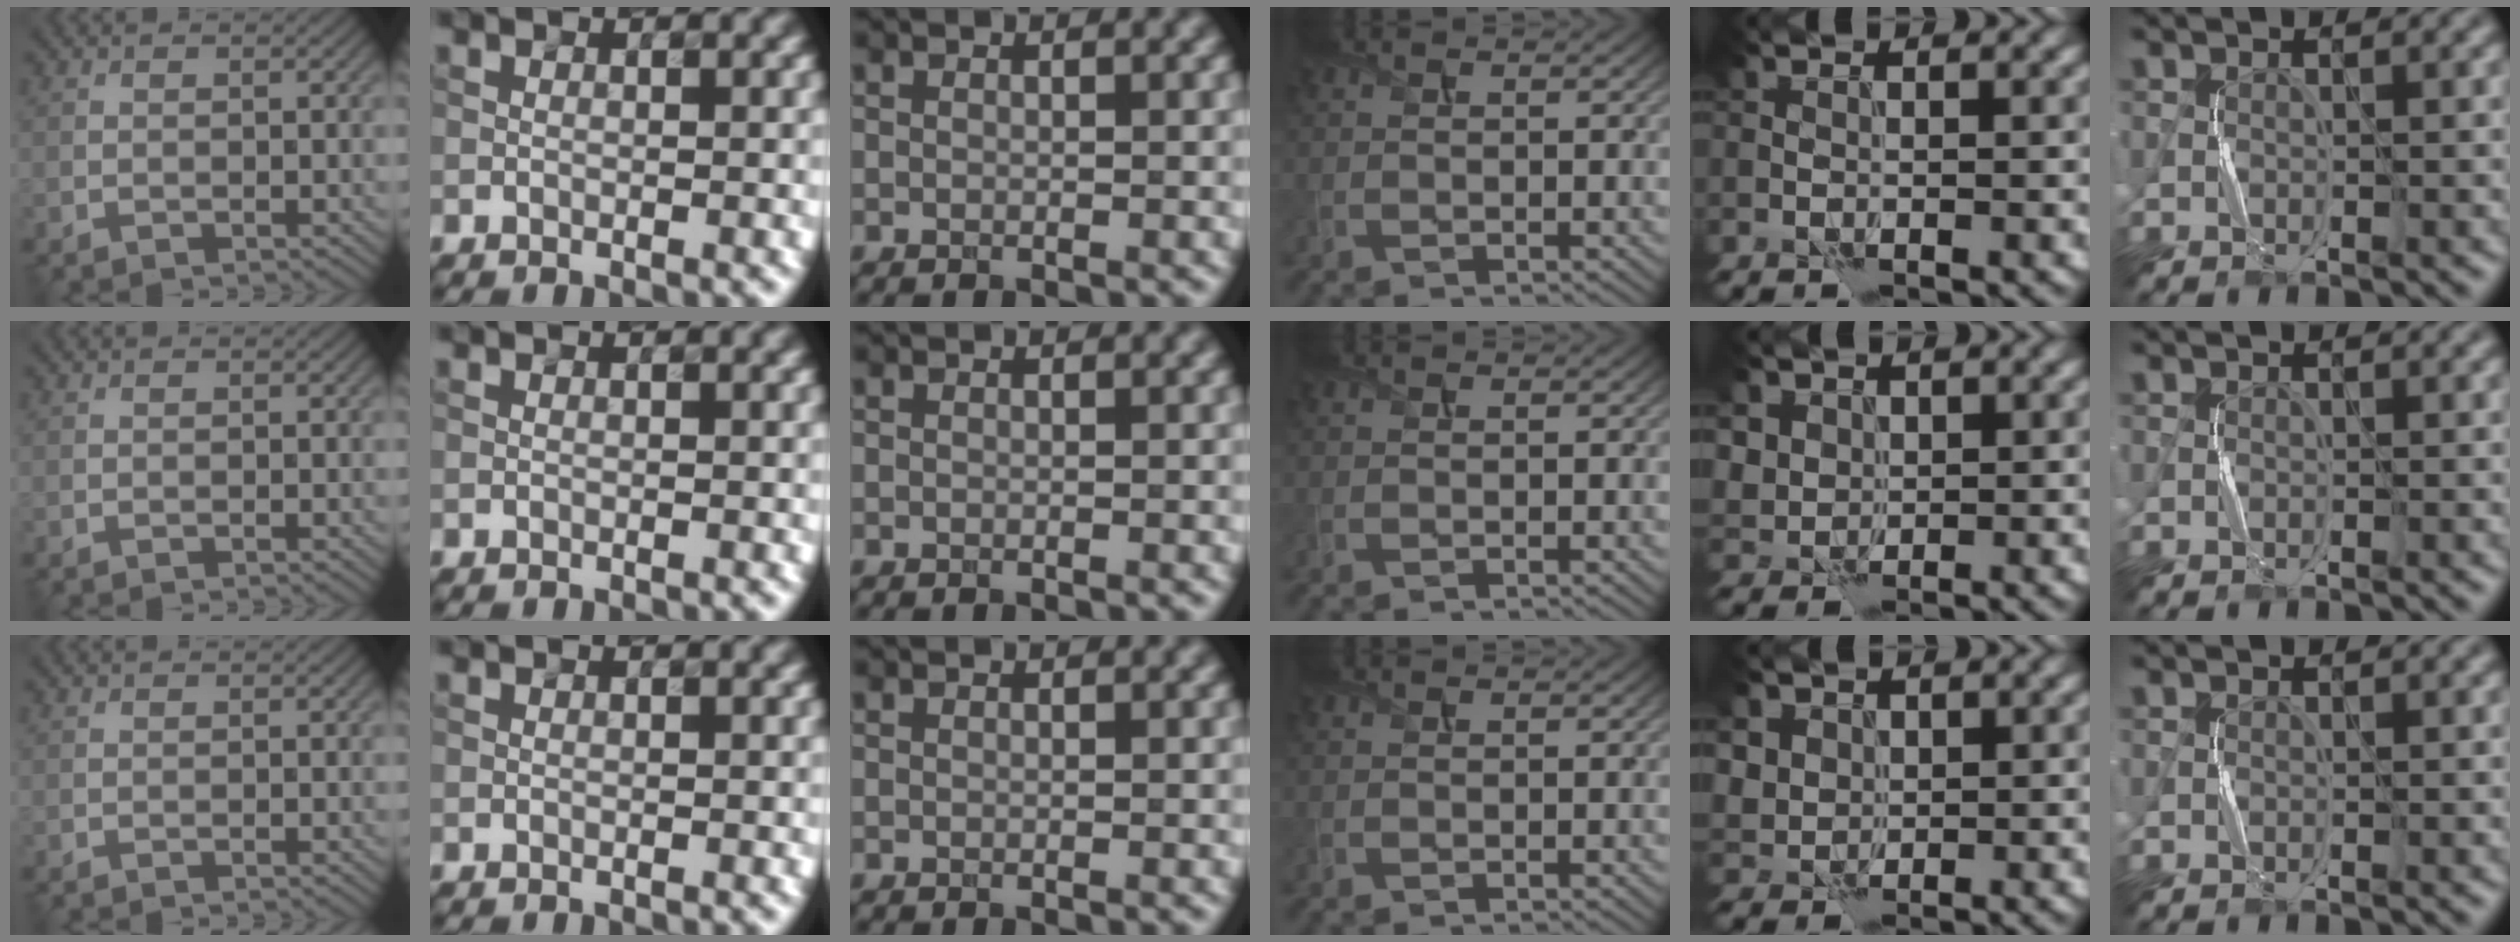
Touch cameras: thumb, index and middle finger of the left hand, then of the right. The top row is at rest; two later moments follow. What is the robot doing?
{"motion": "press", "object": "toy piano key"}